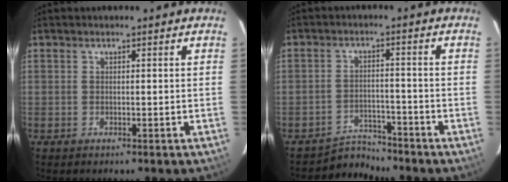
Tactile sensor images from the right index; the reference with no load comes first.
{"total": 4.3, "force": [-4.0, 0.6, -1.5], "torque": [0.029, 0.007, -0.063]}